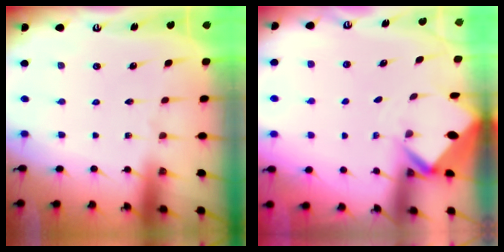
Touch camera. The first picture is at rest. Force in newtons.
{"total": 3.1, "press": 3.1, "slide": 0.1}